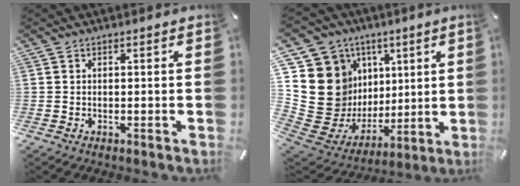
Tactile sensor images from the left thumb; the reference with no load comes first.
{"total": 20.4, "force": [3.9, 18.2, 8.3], "torque": [-0.144, -0.060, 0.116]}